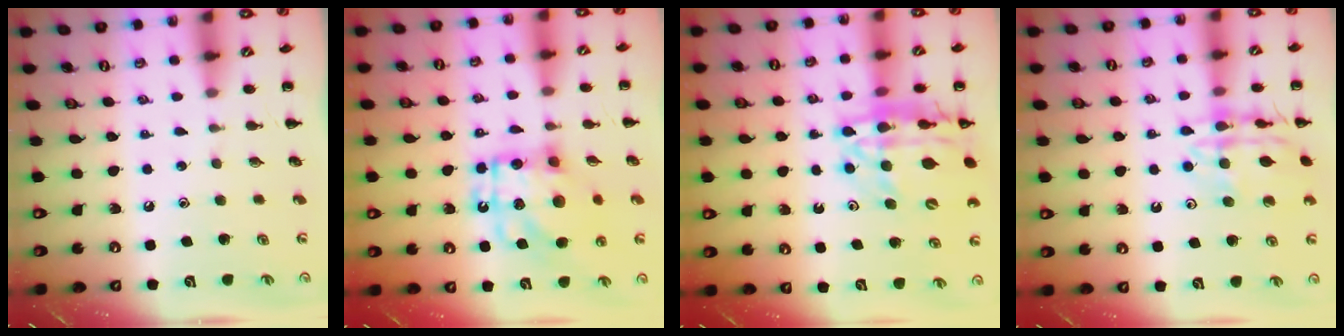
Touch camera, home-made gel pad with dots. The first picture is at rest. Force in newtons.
{"total": 15.7, "press": 15.6, "slide": 1.5}
{"total": 19.9, "press": 19.4, "slide": 4.5}
{"total": 14.8, "press": 14.7, "slide": 1.4}